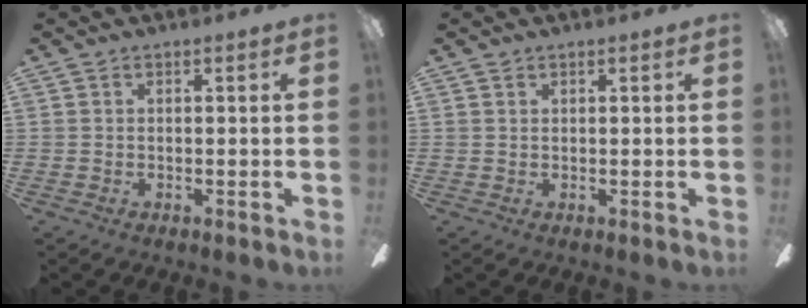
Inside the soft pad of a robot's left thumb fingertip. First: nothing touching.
{"total": 0.6, "force": [0.5, 0.3, 0.1], "torque": [-0.002, 0.001, 0.010]}